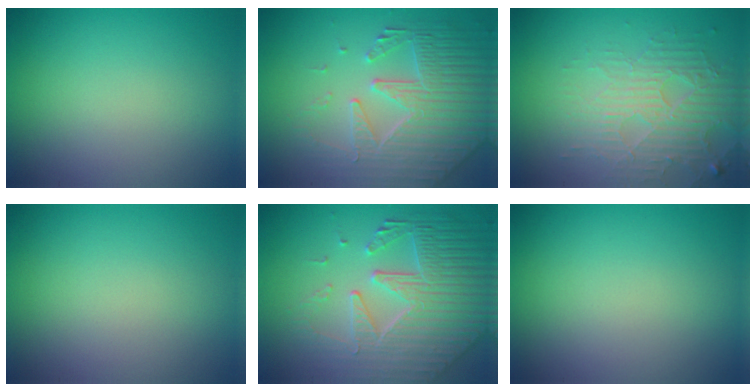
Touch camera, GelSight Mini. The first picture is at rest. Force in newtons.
{"total": 5.5, "press": 5.0, "slide": 2.4}
{"total": 3.8, "press": 3.6, "slide": 1.2}
{"total": 0.0}
{"total": 7.3, "press": 5.7, "slide": 4.4}
{"total": 0.0}